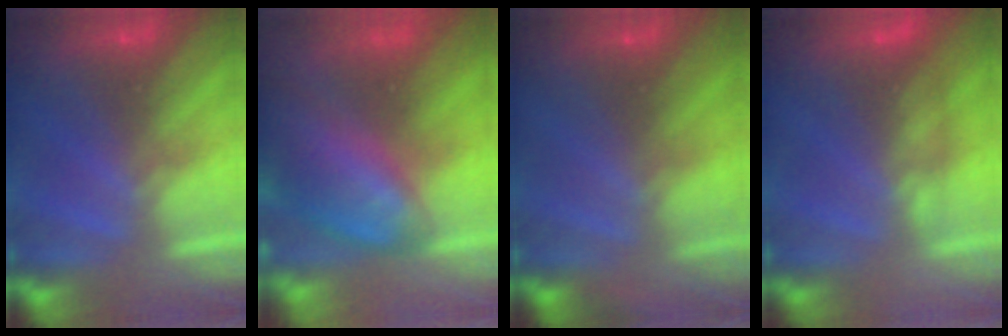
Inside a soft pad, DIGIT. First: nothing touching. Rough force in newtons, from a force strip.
{"total": 7.7}
{"total": 9.2}
{"total": 4.7}